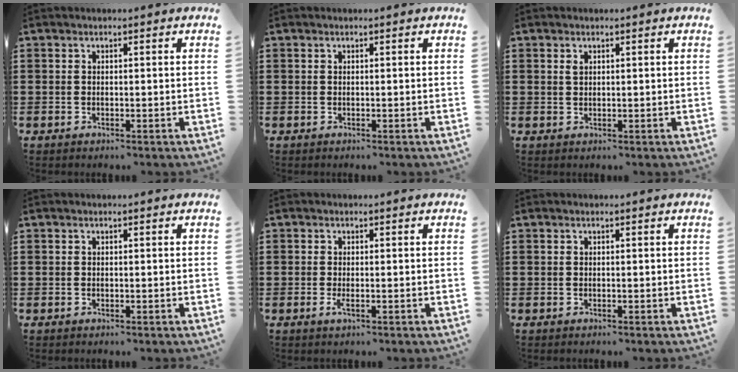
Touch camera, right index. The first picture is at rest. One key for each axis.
{"total": 0.0}
{"total": 1.0, "fx": 0.4, "fy": 0.5, "fz": 0.7, "tx": -0.017, "ty": 0.002, "tz": 0.008}
{"total": 0.0}
{"total": 1.3, "fx": -0.5, "fy": 0.2, "fz": 1.2, "tx": -0.028, "ty": -0.008, "tz": -0.009}
{"total": 0.0}